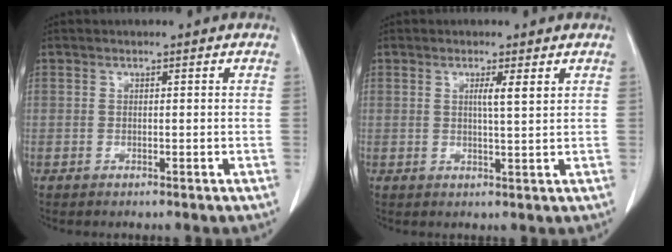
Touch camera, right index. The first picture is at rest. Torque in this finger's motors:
{"motor_torque": [0.08, 0.04, 0.06, 0.03]}